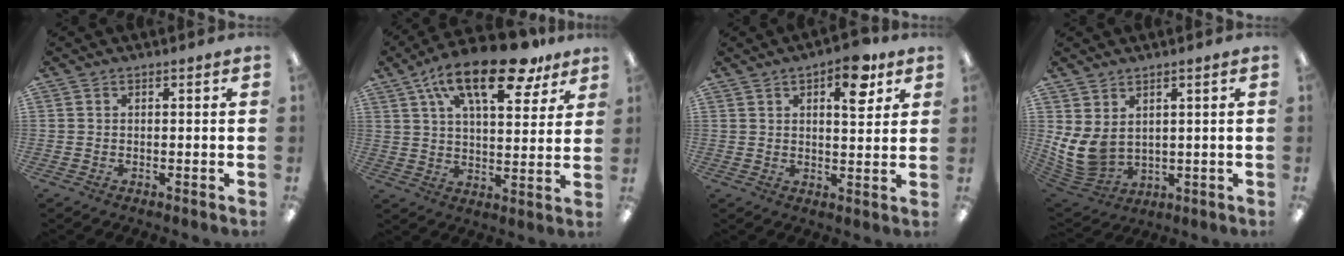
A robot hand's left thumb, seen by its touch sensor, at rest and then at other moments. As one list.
[{"total": 20.3, "force": [12.2, 8.2, 14.0], "torque": [-0.226, -0.047, 0.201]}, {"total": 9.5, "force": [5.0, 4.2, 6.9], "torque": [-0.086, -0.017, 0.077]}, {"total": 8.9, "force": [2.2, 6.0, 6.2], "torque": [-0.159, -0.019, 0.045]}]